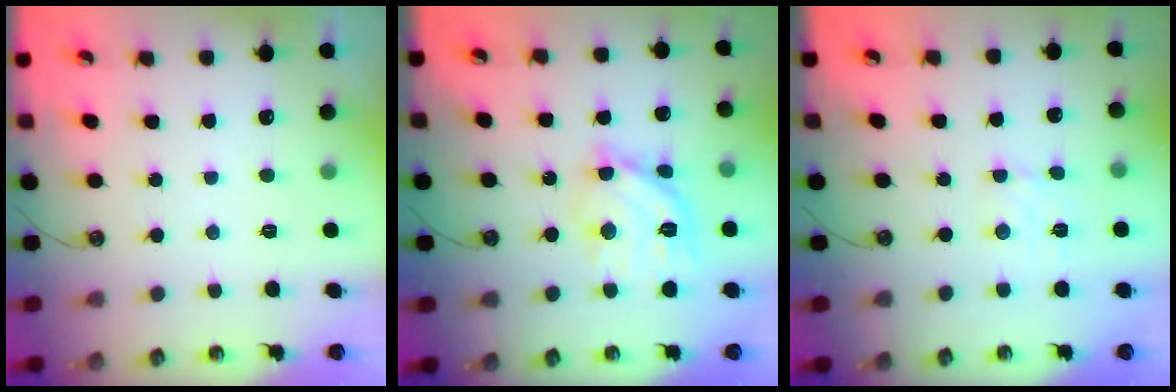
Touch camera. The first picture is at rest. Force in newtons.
{"total": 13.6, "press": 13.6, "slide": 1.0}
{"total": 2.1, "press": 2.0, "slide": 0.6}